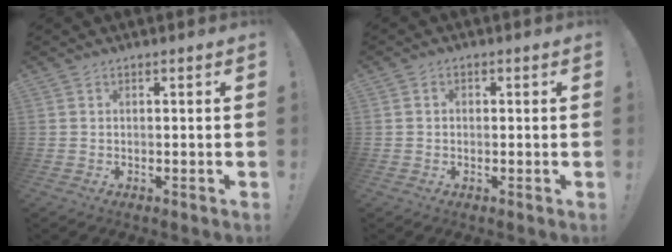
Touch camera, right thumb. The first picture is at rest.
{"total": 1.3, "force": [-0.3, 1.1, 0.7], "torque": [-0.012, 0.004, -0.006]}